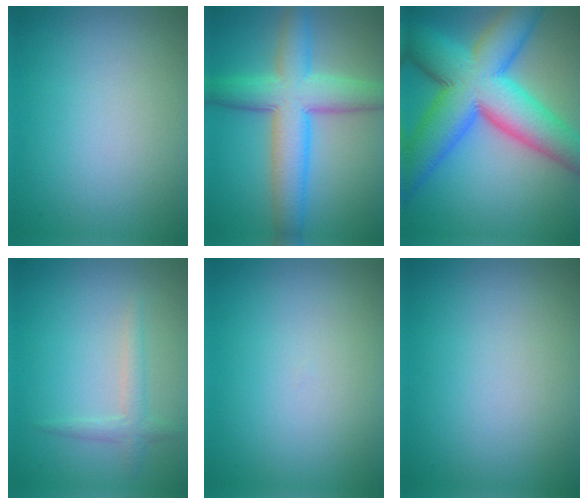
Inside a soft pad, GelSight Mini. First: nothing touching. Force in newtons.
{"total": 7.6, "press": 7.6, "slide": 0.1}
{"total": 13.8, "press": 13.8, "slide": 0.3}
{"total": 1.7, "press": 1.7, "slide": 0.1}
{"total": 0.0}
{"total": 0.0}